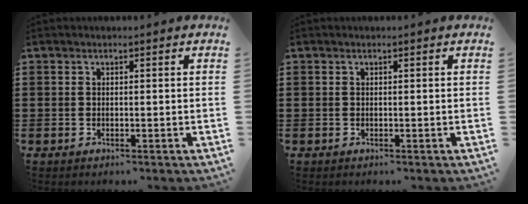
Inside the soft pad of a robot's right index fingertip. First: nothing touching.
{"total": 0.0}